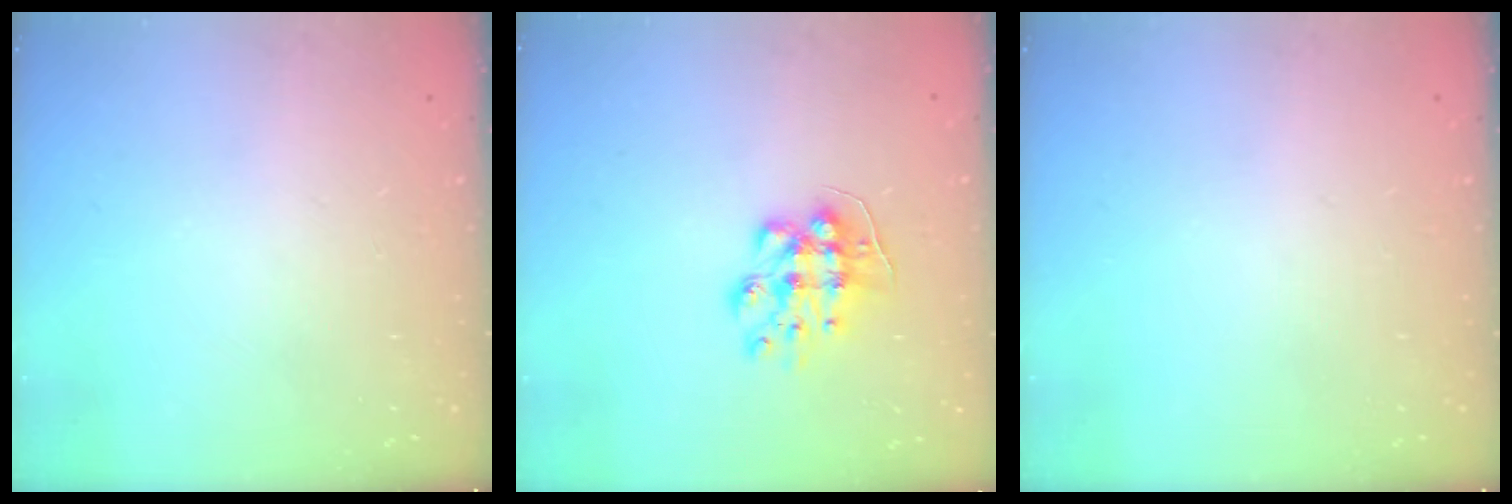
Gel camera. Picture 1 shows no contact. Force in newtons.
{"total": 8.8, "press": 8.7, "slide": 0.6}
{"total": 0.0}